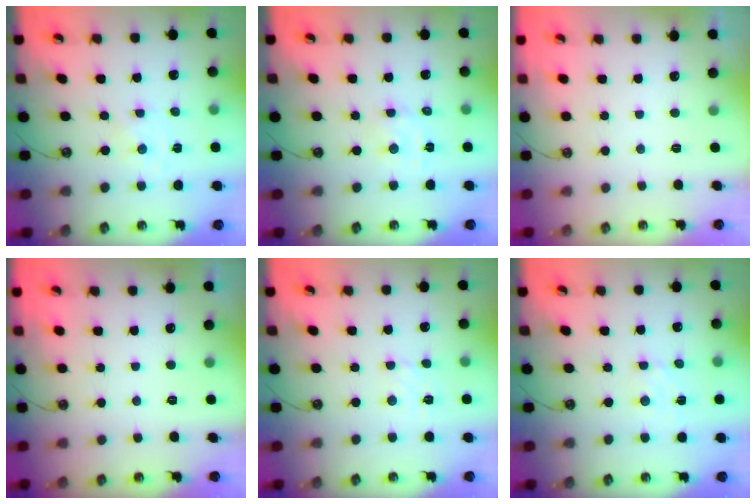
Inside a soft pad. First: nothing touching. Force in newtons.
{"total": 2.7, "press": 2.7, "slide": 0.1}
{"total": 0.0}
{"total": 0.0}
{"total": 2.8, "press": 2.7, "slide": 0.5}
{"total": 3.3, "press": 3.3, "slide": 0.5}